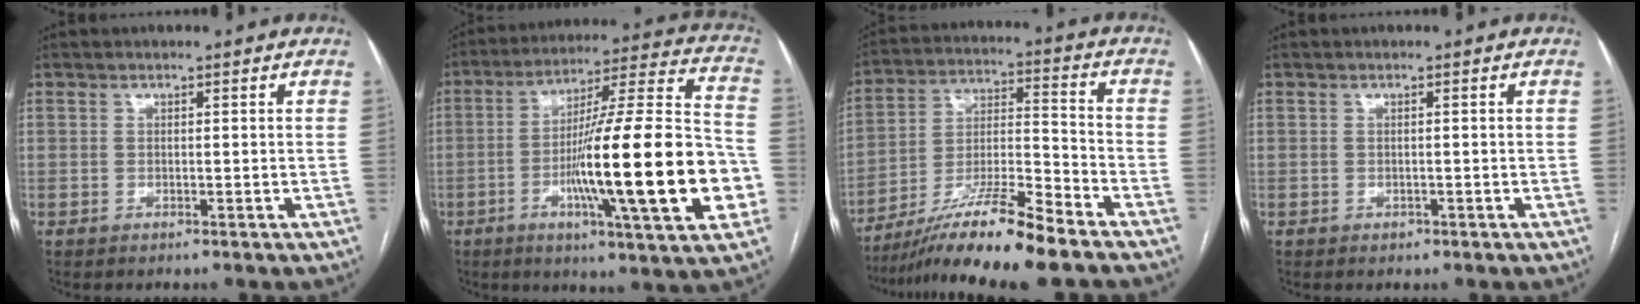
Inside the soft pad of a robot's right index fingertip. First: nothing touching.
{"total": 25.9, "force": [-6.1, 1.5, 25.1], "torque": [-0.353, -0.003, -0.100]}
{"total": 14.8, "force": [-11.6, -0.4, 9.2], "torque": [-0.164, -0.013, -0.205]}
{"total": 0.7, "force": [-0.4, 0.5, 0.2], "torque": [-0.003, 0.002, -0.004]}